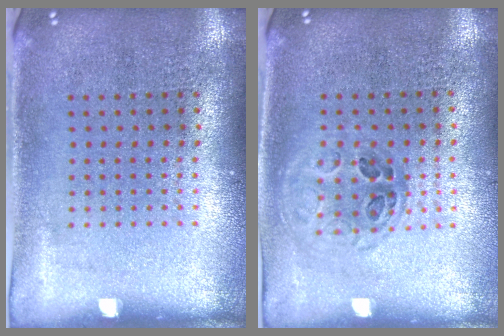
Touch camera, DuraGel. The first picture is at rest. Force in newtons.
{"total": 1.0, "press": 0.9, "slide": 0.3}